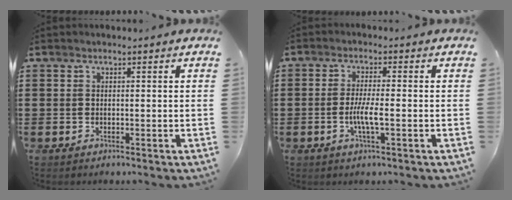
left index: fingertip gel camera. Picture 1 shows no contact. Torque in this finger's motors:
{"motor_torque": [0.19, 0.13, 0.26, 0.08]}